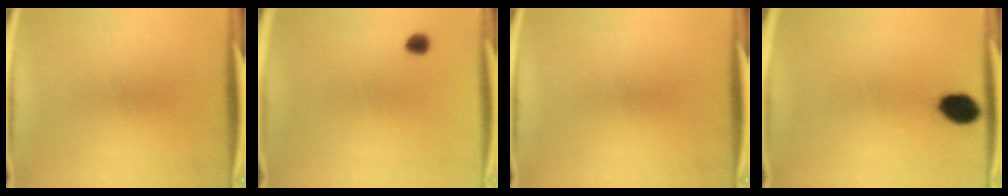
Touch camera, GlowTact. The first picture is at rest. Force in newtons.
{"total": 1.9}
{"total": 0.0}
{"total": 7.0}